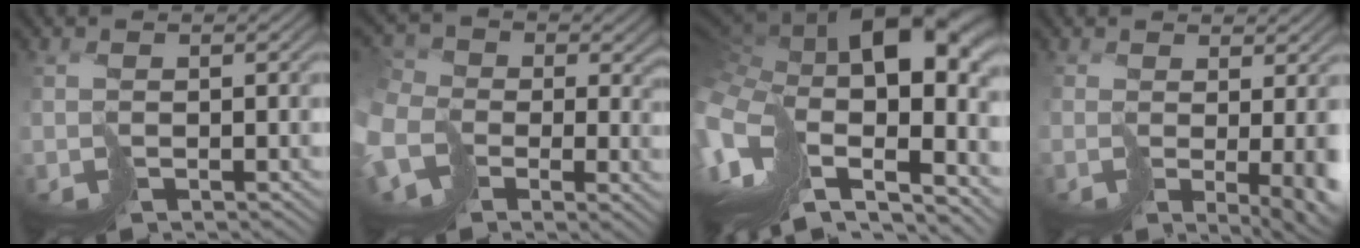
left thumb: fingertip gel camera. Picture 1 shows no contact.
{"total": 11.6, "force": [-2.9, 8.8, 6.9], "torque": [-0.199, -0.036, -0.036]}
{"total": 17.5, "force": [0.6, 9.3, 14.8], "torque": [-0.307, -0.019, 0.035]}
{"total": 5.5, "force": [-0.8, 1.1, 5.3], "torque": [-0.074, -0.024, 0.009]}